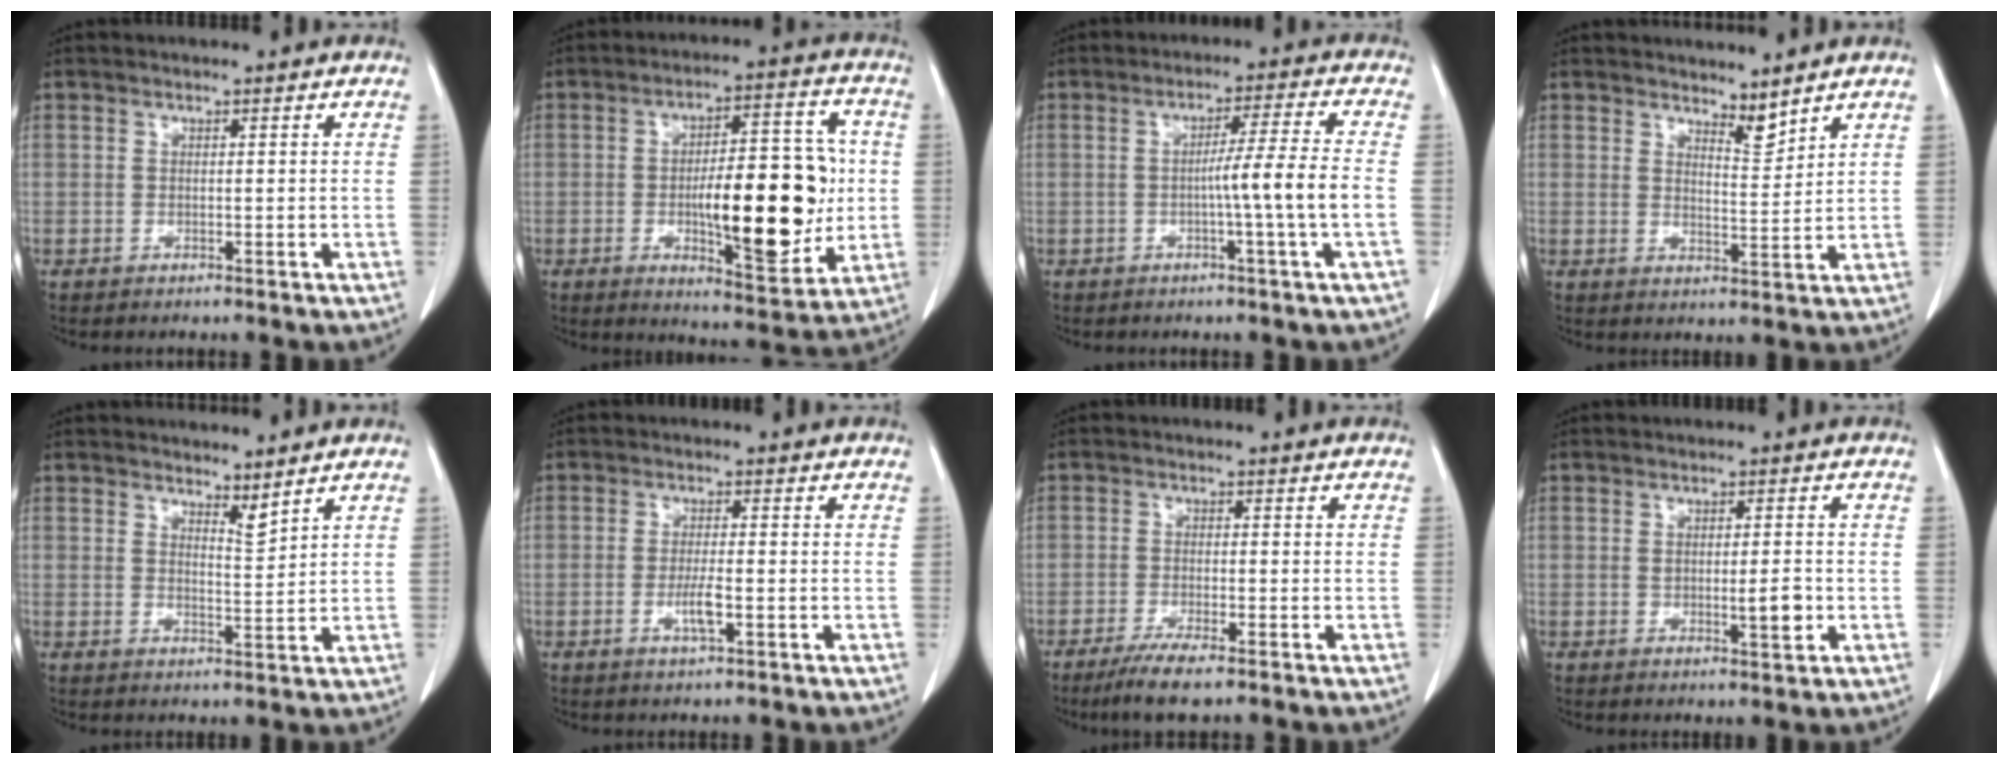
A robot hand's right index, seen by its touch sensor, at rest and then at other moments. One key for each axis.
{"total": 16.2, "fx": -1.3, "fy": 5.1, "fz": 15.3, "tx": -0.224, "ty": 0.013, "tz": -0.010}
{"total": 7.2, "fx": -1.6, "fy": -1.8, "fz": 6.8, "tx": -0.105, "ty": 0.000, "tz": -0.026}
{"total": 3.4, "fx": 3.1, "fy": 0.6, "fz": 1.1, "tx": -0.017, "ty": -0.011, "tz": 0.056}
{"total": 2.6, "fx": 2.3, "fy": 0.2, "fz": 1.0, "tx": -0.020, "ty": -0.012, "tz": 0.044}
{"total": 3.3, "fx": -1.0, "fy": 0.3, "fz": 3.1, "tx": -0.060, "ty": -0.002, "tz": -0.017}
{"total": 5.7, "fx": -4.0, "fy": 0.6, "fz": 4.0, "tx": -0.073, "ty": -0.014, "tz": -0.066}
{"total": 3.5, "fx": -0.5, "fy": 0.8, "fz": 3.4, "tx": -0.051, "ty": -0.001, "tz": -0.001}